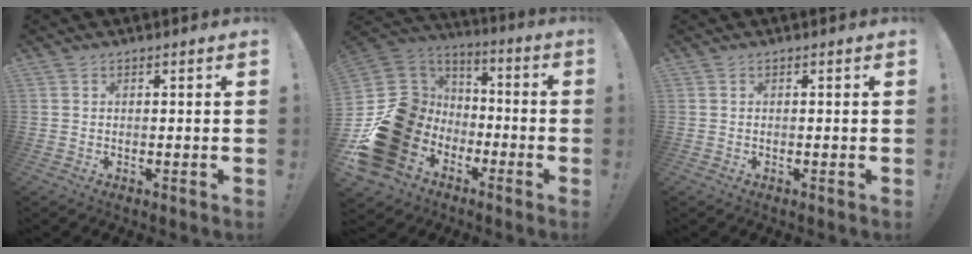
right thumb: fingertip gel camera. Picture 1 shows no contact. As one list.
[{"total": 25.3, "force": [-7.1, 20.7, 12.7], "torque": [-0.185, 0.021, -0.054]}, {"total": 0.0}]